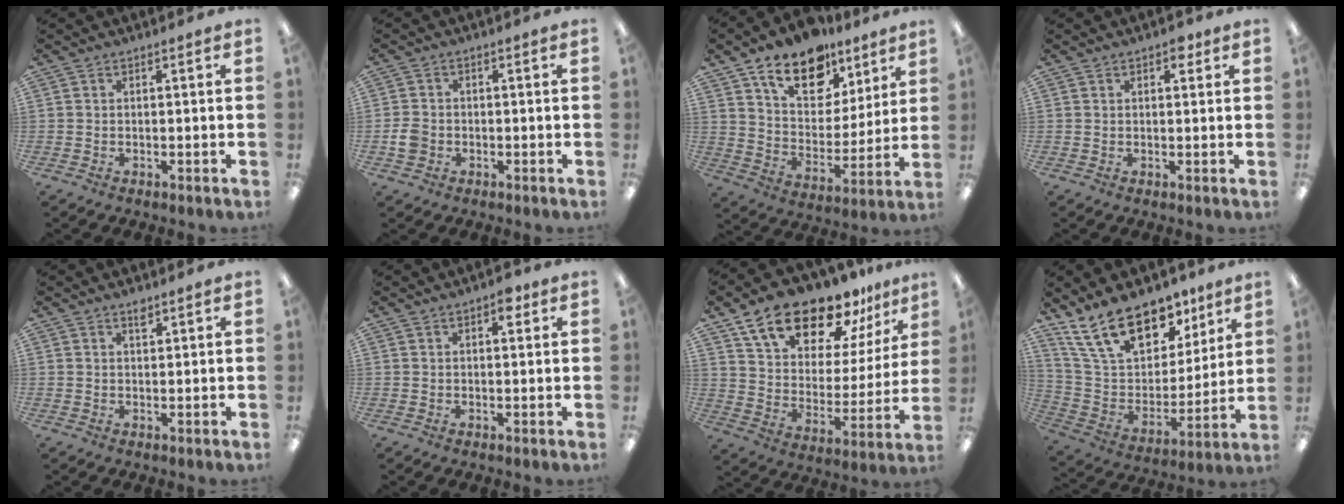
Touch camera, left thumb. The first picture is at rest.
{"total": 3.6, "force": [-0.9, 3.0, 1.8], "torque": [-0.036, 0.006, -0.018]}
{"total": 16.2, "force": [11.2, 9.2, 7.3], "torque": [-0.121, -0.062, 0.201]}
{"total": 2.7, "force": [1.6, 1.6, 1.4], "torque": [-0.013, -0.001, 0.024]}
{"total": 1.8, "force": [1.4, 0.7, 0.8], "torque": [-0.003, -0.007, 0.023]}
{"total": 3.5, "force": [1.9, 1.9, 2.3], "torque": [-0.025, -0.003, 0.028]}
{"total": 20.5, "force": [16.4, 8.7, 8.9], "torque": [-0.156, -0.112, 0.288]}
{"total": 21.3, "force": [14.2, 11.6, 10.8], "torque": [-0.197, -0.079, 0.263]}